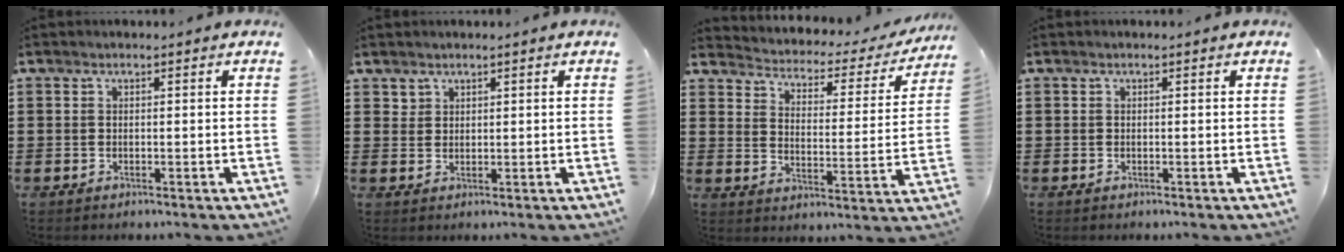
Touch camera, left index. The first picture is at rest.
{"total": 1.6, "force": [1.4, 0.8, 0.0], "torque": [-0.003, 0.000, 0.028]}
{"total": 2.1, "force": [1.9, 0.8, 0.4], "torque": [-0.025, -0.022, 0.022]}
{"total": 0.0}